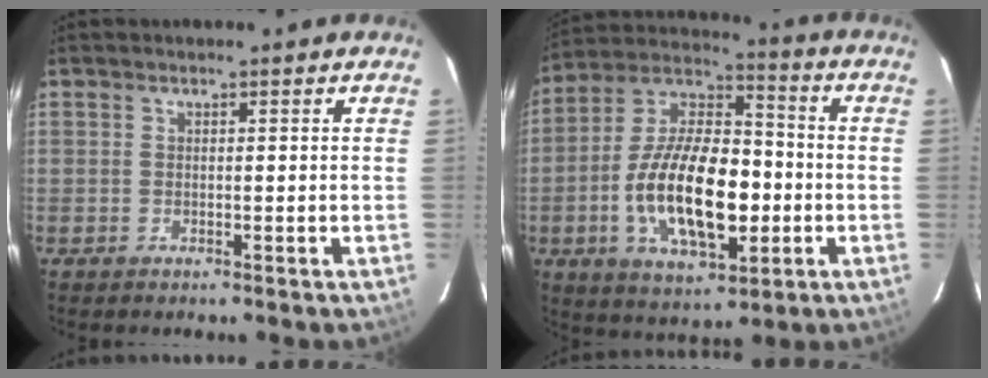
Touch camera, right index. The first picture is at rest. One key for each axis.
{"total": 20.3, "fx": -4.2, "fy": 9.5, "fz": 17.5, "tx": -0.336, "ty": 0.004, "tz": -0.069}